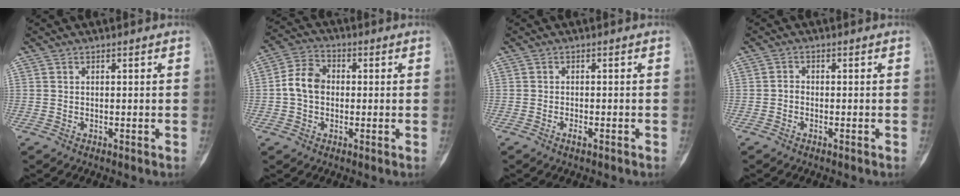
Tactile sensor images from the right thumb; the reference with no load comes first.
{"total": 7.0, "force": [-0.2, 5.4, 4.4], "torque": [-0.075, 0.021, -0.014]}
{"total": 1.1, "force": [-0.7, 0.4, 0.7], "torque": [-0.016, 0.002, -0.014]}
{"total": 1.0, "force": [-0.5, 0.7, 0.5], "torque": [-0.007, 0.004, -0.016]}